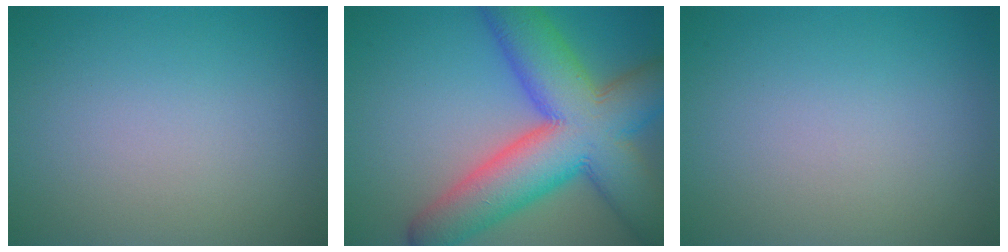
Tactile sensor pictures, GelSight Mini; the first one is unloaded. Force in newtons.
{"total": 13.6, "press": 13.6, "slide": 0.3}
{"total": 0.0}